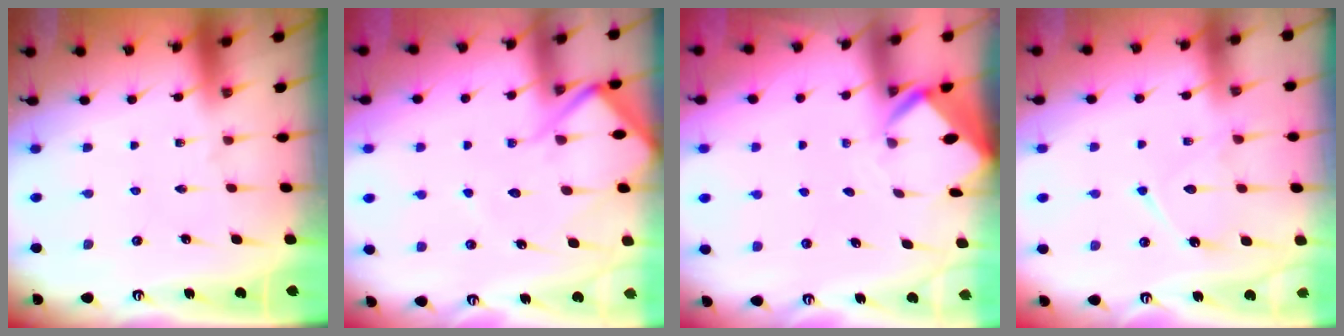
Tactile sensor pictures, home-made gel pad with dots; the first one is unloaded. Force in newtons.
{"total": 9.3, "press": 9.2, "slide": 1.0}
{"total": 2.8, "press": 2.8, "slide": 0.1}
{"total": 11.3, "press": 11.2, "slide": 1.0}